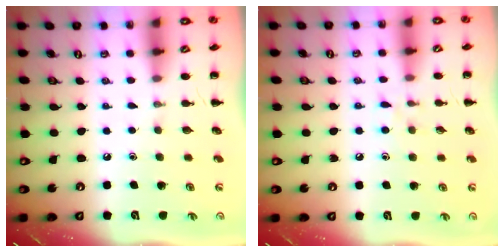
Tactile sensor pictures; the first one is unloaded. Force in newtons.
{"total": 6.7, "press": 6.4, "slide": 1.9}